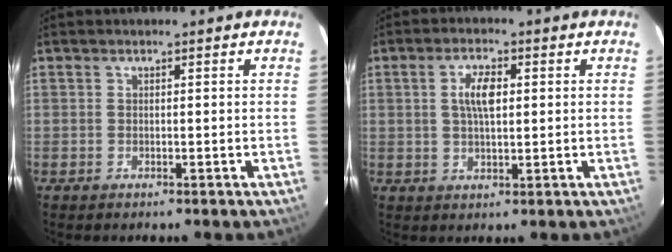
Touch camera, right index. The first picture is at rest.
{"total": 4.9, "force": [1.0, 2.0, 4.4], "torque": [-0.081, 0.008, 0.019]}